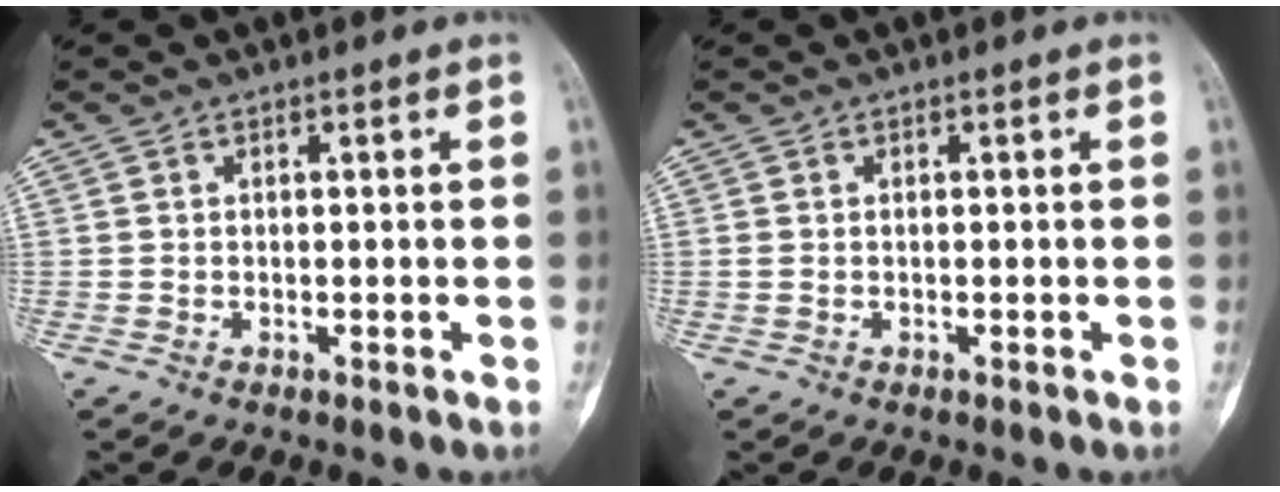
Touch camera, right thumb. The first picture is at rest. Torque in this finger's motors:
{"motor_torque": [0.07, -0.11, 0.16, 0.08, 0.00]}